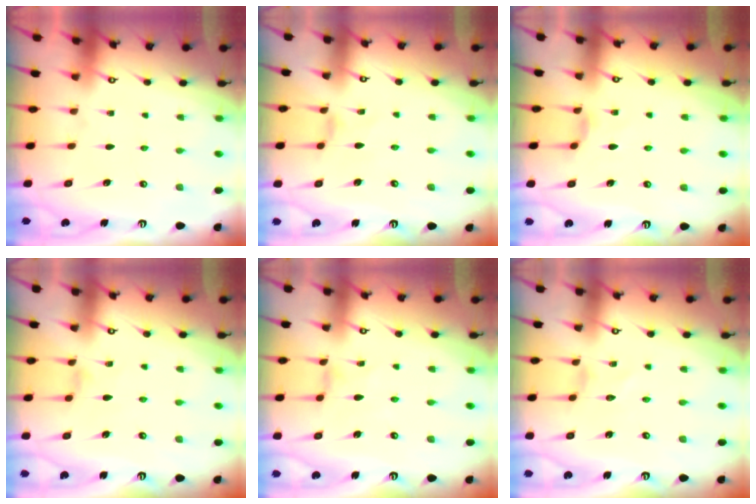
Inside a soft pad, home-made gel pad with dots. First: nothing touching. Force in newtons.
{"total": 0.0}
{"total": 2.7, "press": 2.7, "slide": 0.3}
{"total": 1.1, "press": 1.1, "slide": 0.4}
{"total": 1.0, "press": 0.9, "slide": 0.2}
{"total": 0.0}